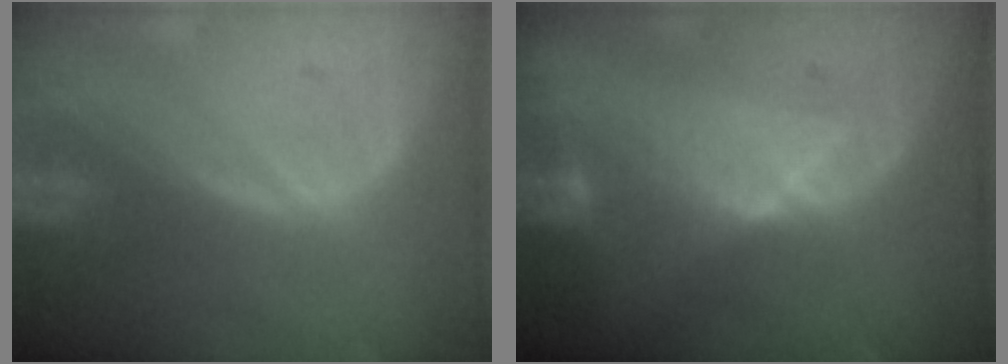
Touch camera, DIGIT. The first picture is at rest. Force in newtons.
{"total": 7.7, "press": 7.0, "slide": 3.3}